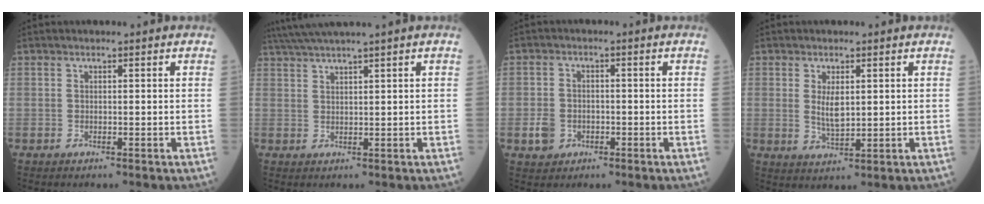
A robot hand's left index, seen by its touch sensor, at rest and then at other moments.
{"total": 5.5, "force": [4.5, -1.6, 2.9], "torque": [-0.055, 0.017, 0.086]}
{"total": 3.7, "force": [-1.5, 3.1, 1.4], "torque": [-0.032, 0.003, -0.020]}
{"total": 3.6, "force": [0.7, 1.2, 3.2], "torque": [-0.065, -0.008, 0.019]}